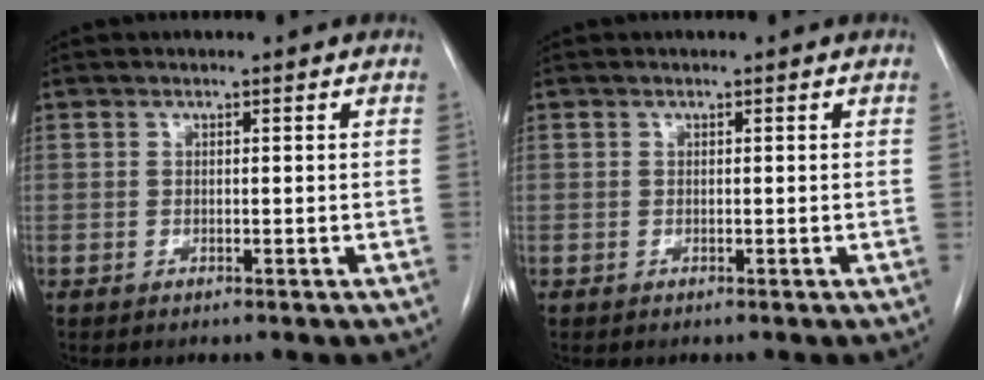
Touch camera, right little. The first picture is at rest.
{"total": 0.0}